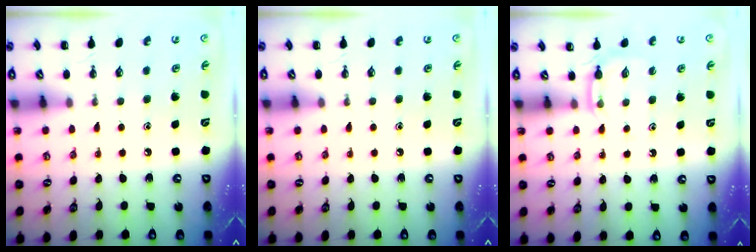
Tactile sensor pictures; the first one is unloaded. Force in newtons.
{"total": 0.0}
{"total": 3.5, "press": 3.3, "slide": 1.2}